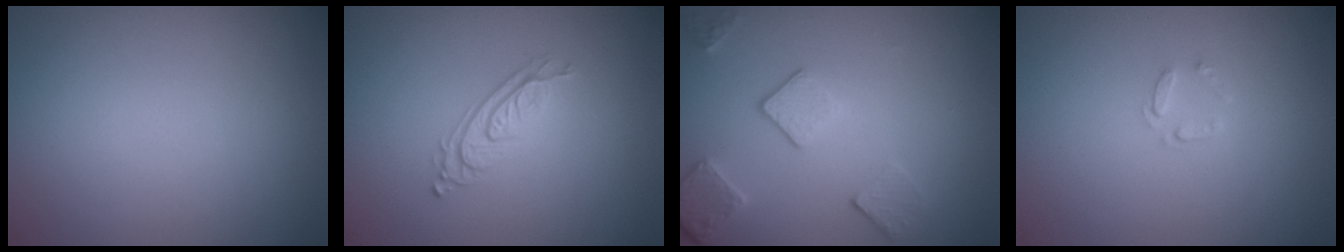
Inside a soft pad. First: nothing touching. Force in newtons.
{"total": 2.8, "press": 2.1, "slide": 1.9}
{"total": 3.5, "press": 2.8, "slide": 2.1}
{"total": 0.7, "press": 0.5, "slide": 0.5}